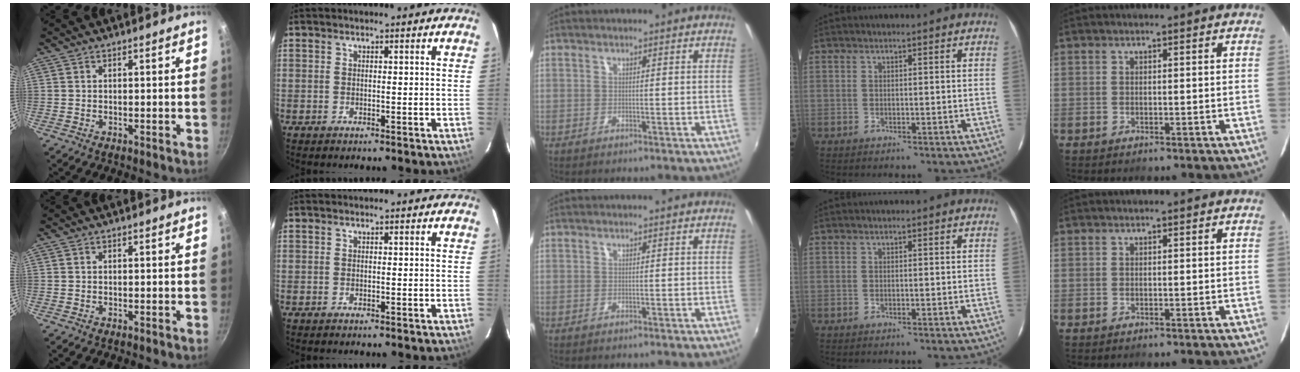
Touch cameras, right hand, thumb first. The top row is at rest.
{}